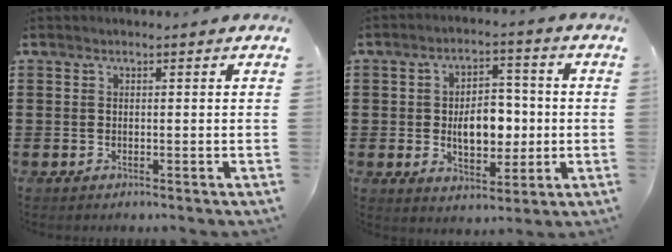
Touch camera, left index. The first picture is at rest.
{"total": 8.0, "force": [-0.5, 4.9, 6.3], "torque": [-0.095, 0.006, -0.014]}